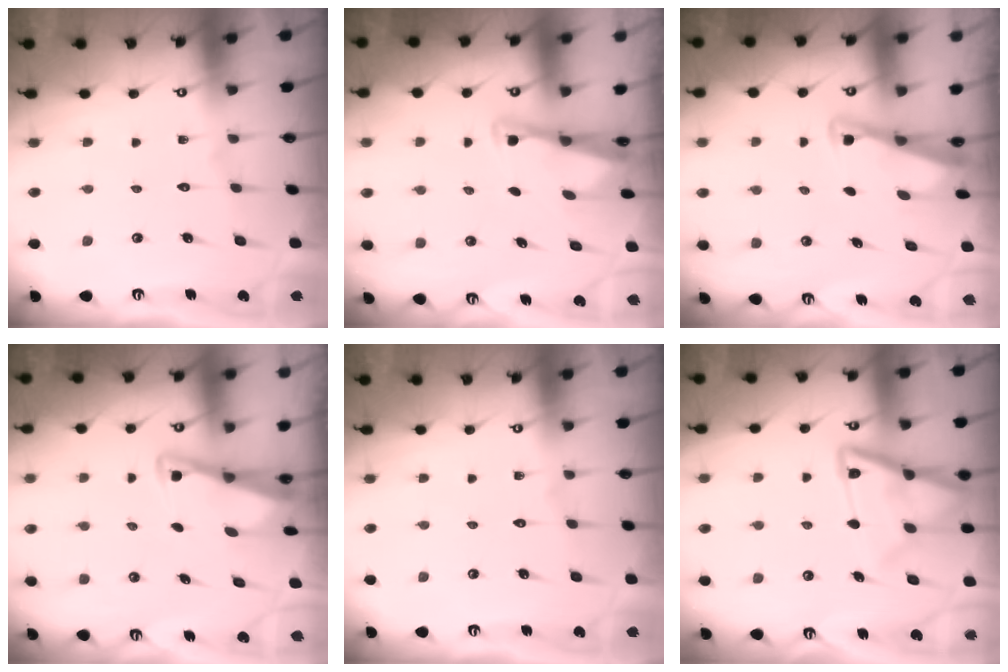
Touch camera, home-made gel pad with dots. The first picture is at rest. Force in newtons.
{"total": 2.3, "press": 2.3, "slide": 0.2}
{"total": 2.8, "press": 2.8, "slide": 0.3}
{"total": 3.0, "press": 3.0, "slide": 0.3}
{"total": 0.0}
{"total": 14.3, "press": 14.3, "slide": 1.2}